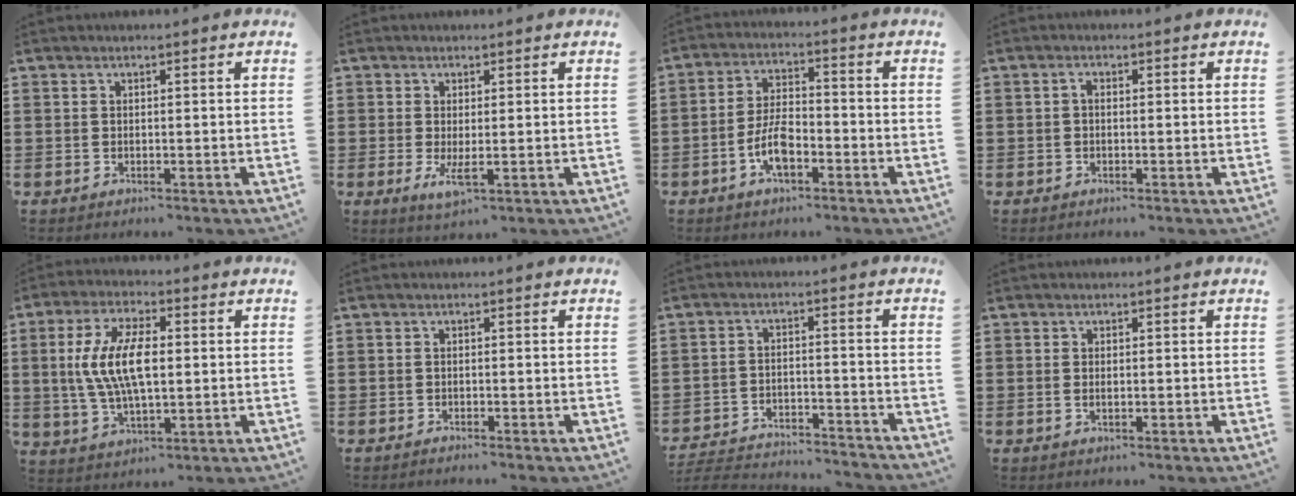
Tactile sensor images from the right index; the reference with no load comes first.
{"total": 3.2, "force": [-0.2, 1.1, 2.9], "torque": [-0.059, -0.004, -0.004]}
{"total": 6.7, "force": [-2.7, 2.9, 5.3], "torque": [-0.122, 0.003, -0.058]}
{"total": 0.9, "force": [-0.3, 0.5, 0.7], "torque": [-0.014, 0.000, -0.006]}
{"total": 9.9, "force": [0.5, 4.1, 9.1], "torque": [-0.202, 0.002, 0.000]}
{"total": 0.7, "force": [-0.7, 0.0, 0.0], "torque": [-0.001, -0.001, -0.014]}
{"total": 5.3, "force": [-5.2, 0.6, 1.1], "torque": [-0.029, 0.000, -0.107]}
{"total": 0.7, "force": [-0.1, 0.3, 0.7], "torque": [-0.014, -0.001, -0.002]}